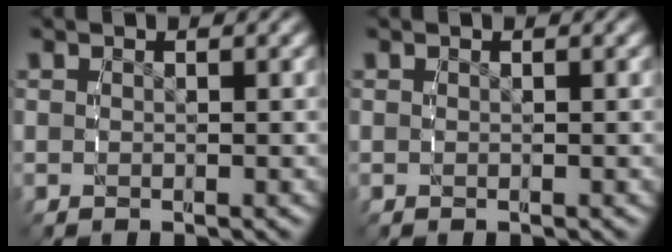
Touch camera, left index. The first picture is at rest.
{"total": 0.0}